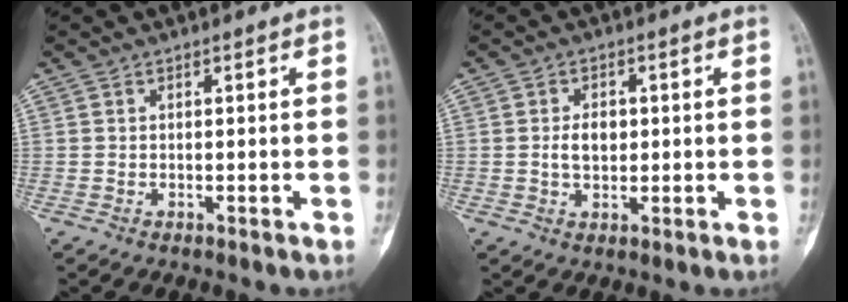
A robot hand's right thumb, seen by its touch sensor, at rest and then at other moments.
{"total": 3.5, "force": [0.0, 2.4, 2.5], "torque": [-0.038, 0.004, -0.001]}